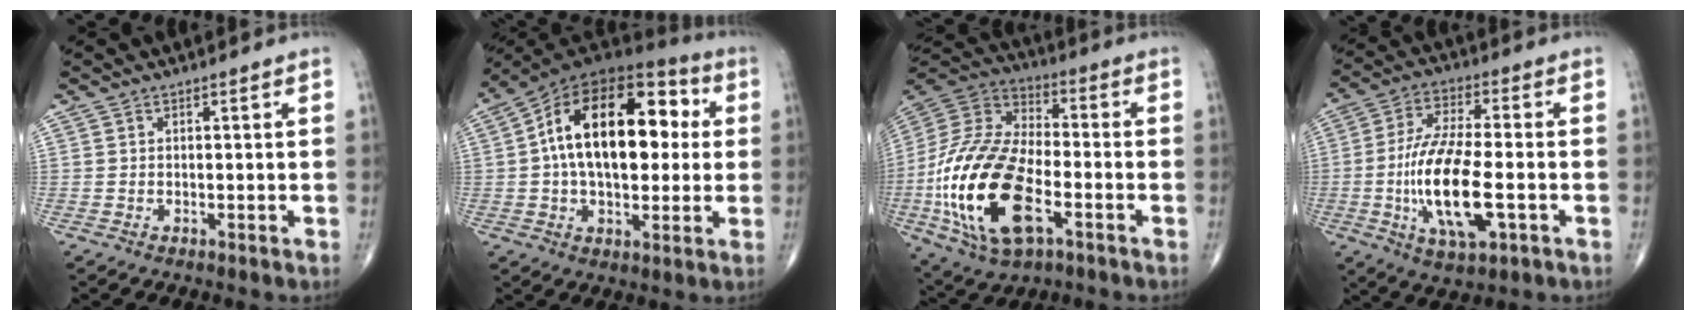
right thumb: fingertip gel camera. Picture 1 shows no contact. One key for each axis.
{"total": 23.2, "fx": 2.7, "fy": 13.1, "fz": 18.9, "tx": -0.284, "ty": 0.031, "tz": 0.032}
{"total": 25.3, "fx": -7.2, "fy": 12.7, "fz": 20.7, "tx": -0.432, "ty": 0.010, "tz": -0.126}
{"total": 16.2, "fx": -3.5, "fy": 5.8, "fz": 14.7, "tx": -0.288, "ty": 0.007, "tz": -0.062}